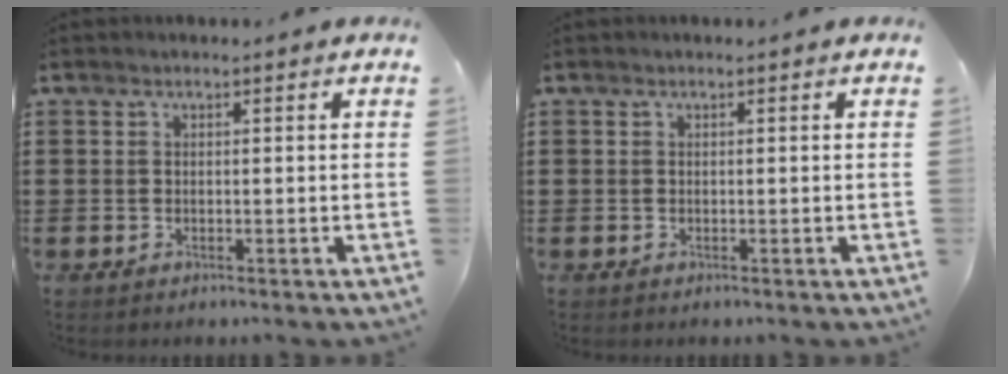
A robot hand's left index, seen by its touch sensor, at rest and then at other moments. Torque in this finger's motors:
{"motor_torque": [0.00, 0.00, 0.00, 0.00]}